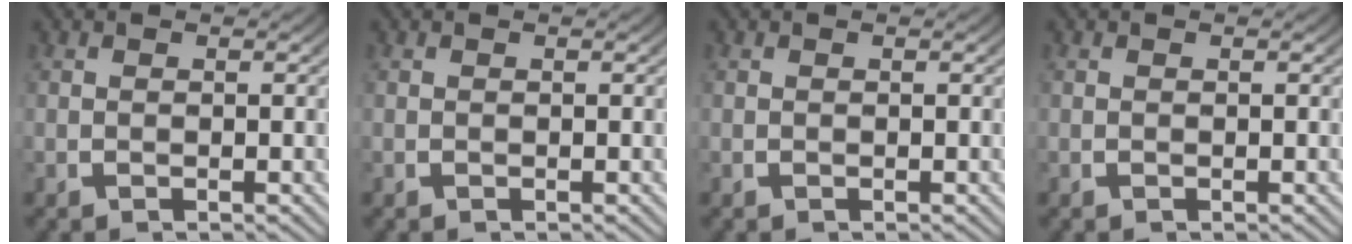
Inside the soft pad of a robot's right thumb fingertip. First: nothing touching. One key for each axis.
{"total": 0.0}
{"total": 0.0}
{"total": 0.0}